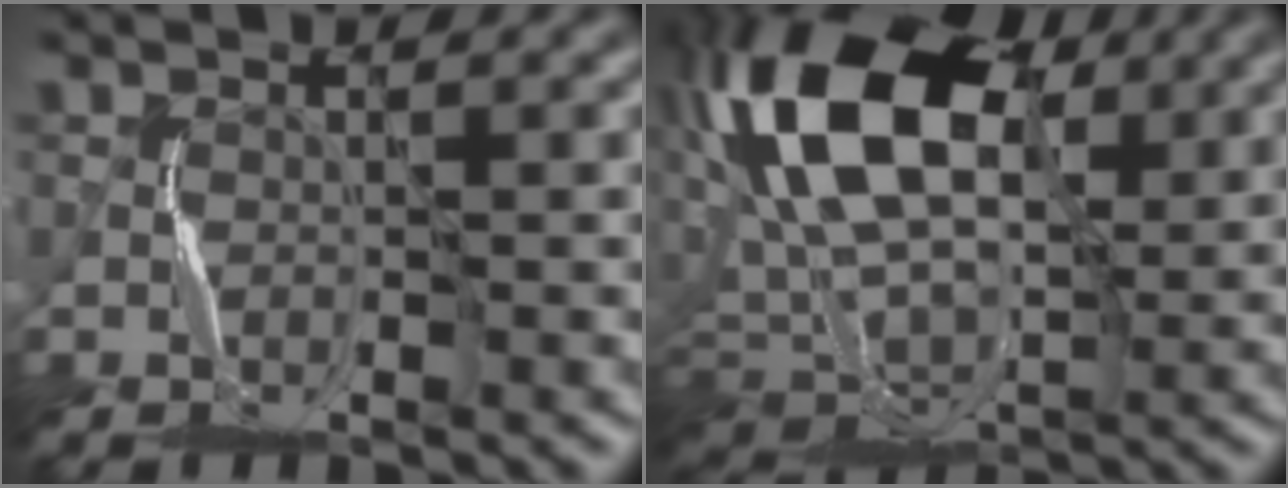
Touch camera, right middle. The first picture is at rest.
{"total": 15.5, "force": [5.7, 9.1, 11.3], "torque": [-0.211, 0.025, 0.101]}